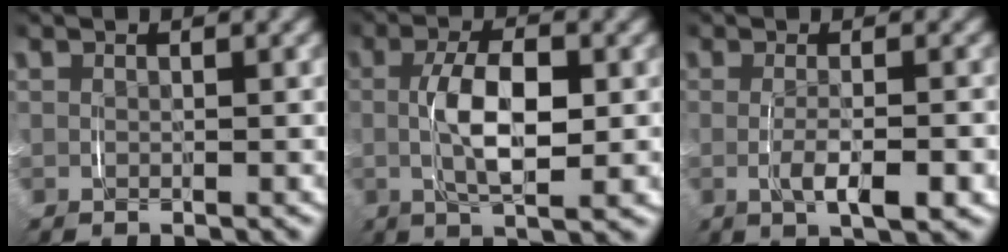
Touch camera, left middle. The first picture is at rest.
{"total": 5.3, "force": [-0.1, 1.5, 5.1], "torque": [-0.093, -0.006, 0.000]}
{"total": 3.0, "force": [-1.1, 0.1, 2.8], "torque": [-0.046, -0.006, -0.015]}